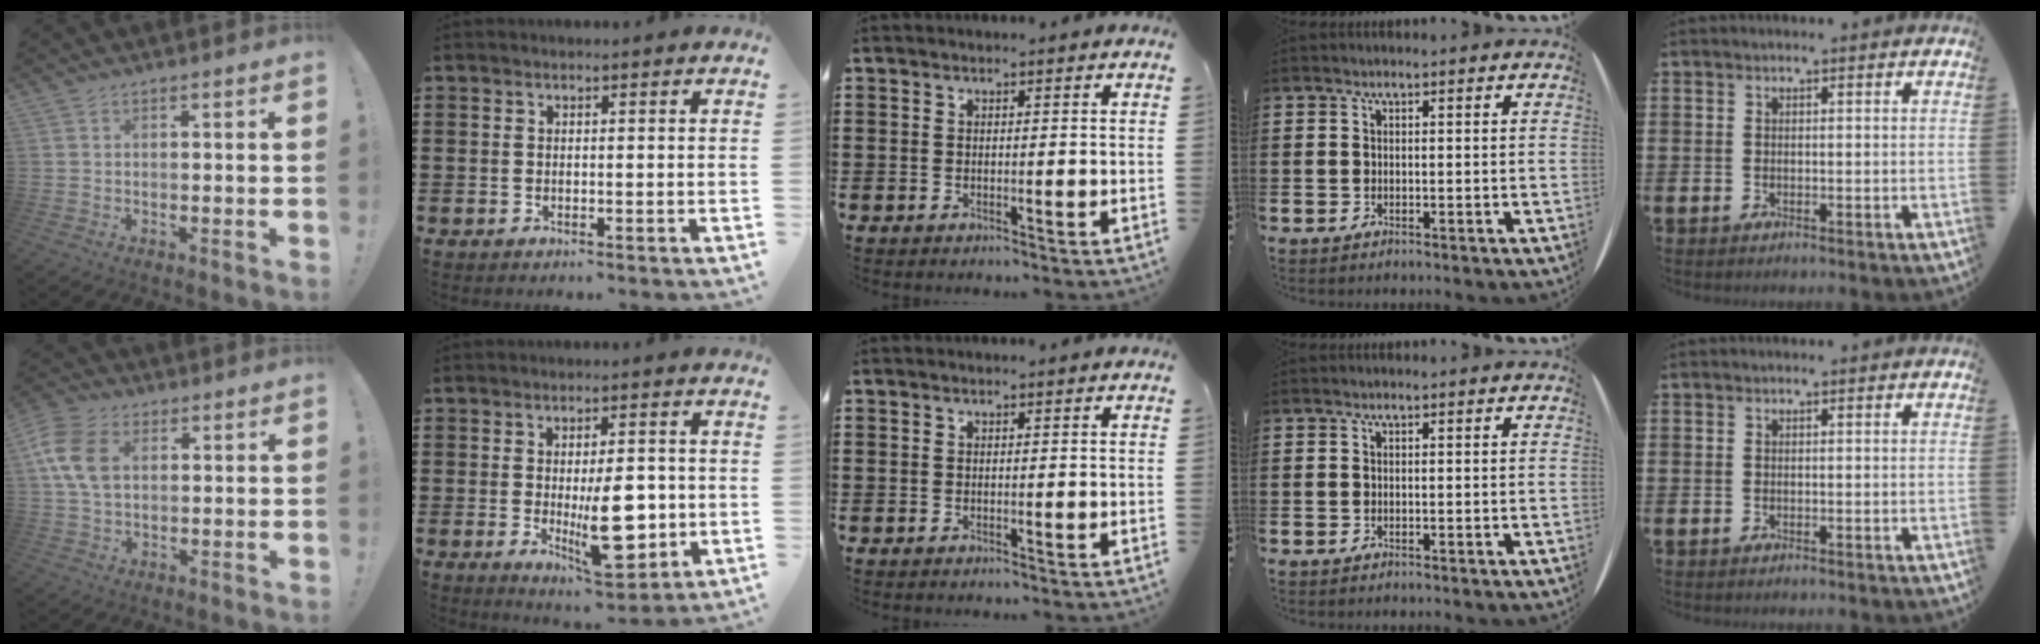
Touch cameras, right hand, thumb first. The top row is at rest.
{"thumb": {"total": 11.5, "force": [2.9, 7.9, 7.9], "torque": [-0.163, 0.010, 0.056]}, "index": {"total": 10.4, "force": [-1.2, 4.3, 9.4], "torque": [-0.138, -0.017, -0.018]}}